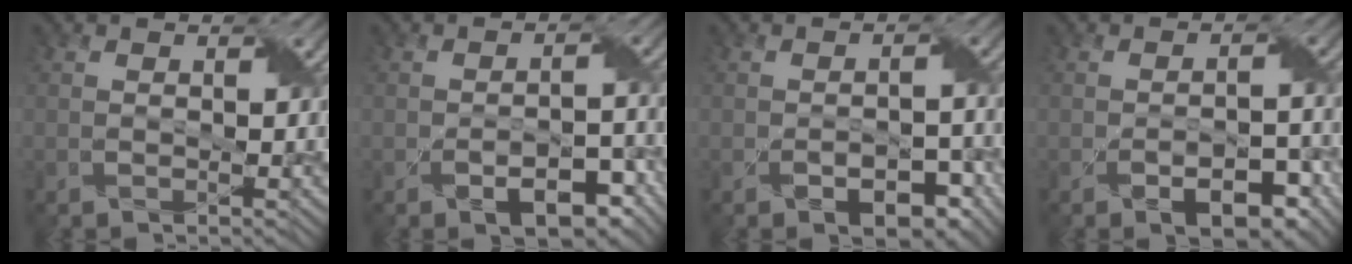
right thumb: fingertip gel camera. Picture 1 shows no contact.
{"total": 6.2, "force": [-3.2, 3.2, 4.3], "torque": [-0.062, -0.007, -0.042]}
{"total": 4.8, "force": [-2.5, 2.8, 3.1], "torque": [-0.042, -0.007, -0.031]}
{"total": 5.8, "force": [-3.0, 2.9, 4.0], "torque": [-0.056, -0.006, -0.038]}